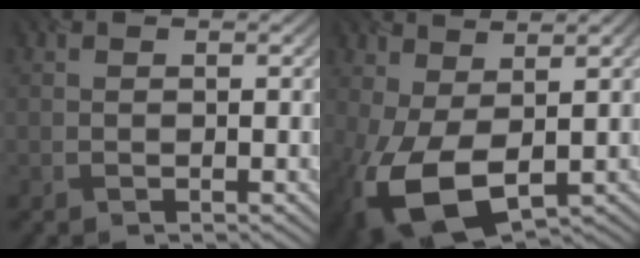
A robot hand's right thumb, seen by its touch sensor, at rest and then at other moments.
{"total": 9.2, "force": [-1.7, 4.8, 7.7], "torque": [-0.190, -0.014, -0.024]}